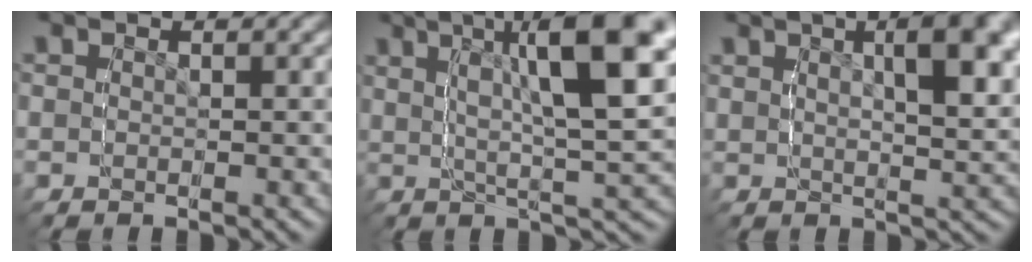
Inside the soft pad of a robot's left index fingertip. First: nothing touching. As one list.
[{"total": 7.3, "force": [4.1, -0.6, 6.0], "torque": [-0.093, 0.050, 0.051]}, {"total": 2.6, "force": [1.9, -1.1, 1.3], "torque": [-0.012, 0.034, 0.026]}]